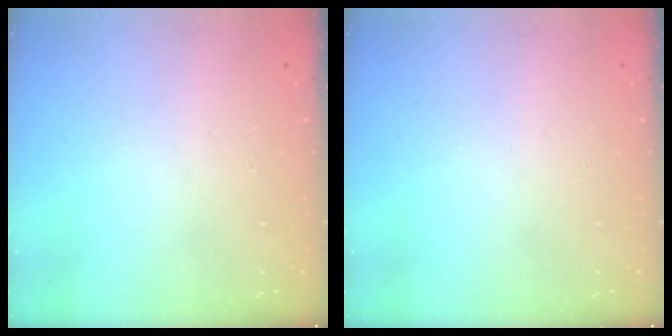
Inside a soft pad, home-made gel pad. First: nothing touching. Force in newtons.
{"total": 0.0}